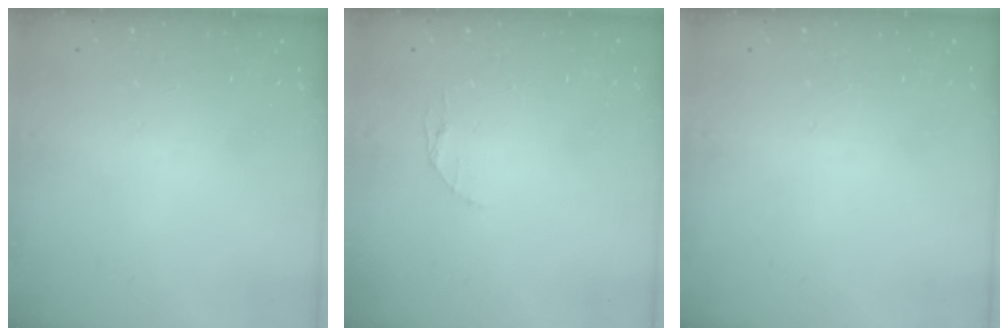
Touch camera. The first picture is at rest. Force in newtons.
{"total": 3.5, "press": 3.4, "slide": 0.4}
{"total": 0.0}